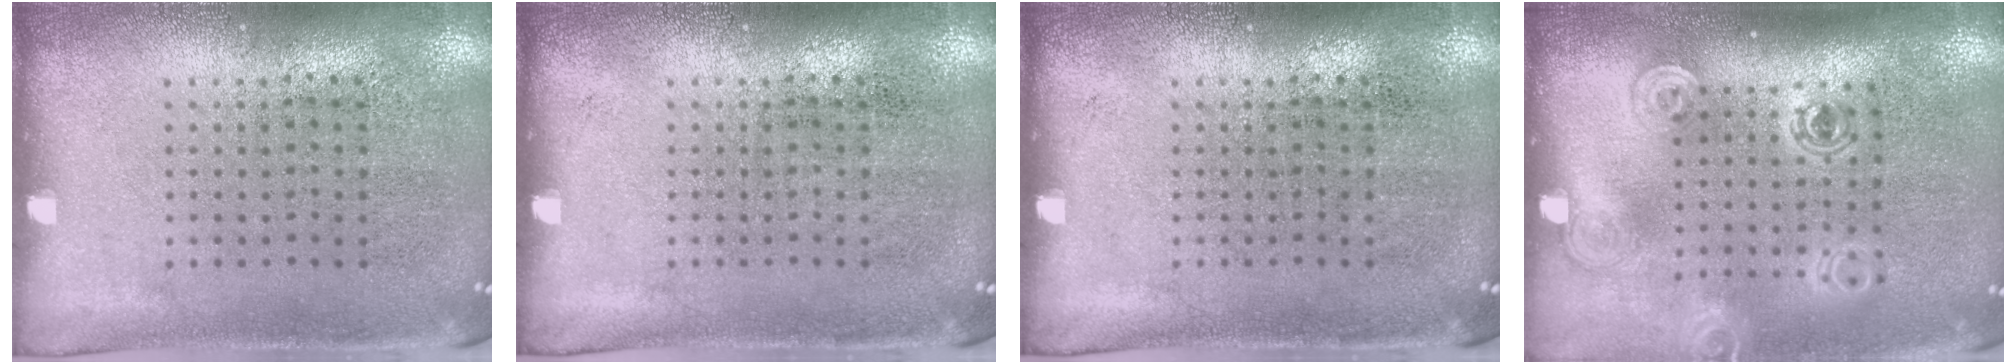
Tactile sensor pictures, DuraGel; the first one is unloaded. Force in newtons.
{"total": 0.0}
{"total": 0.0}
{"total": 1.9, "press": 1.4, "slide": 1.2}